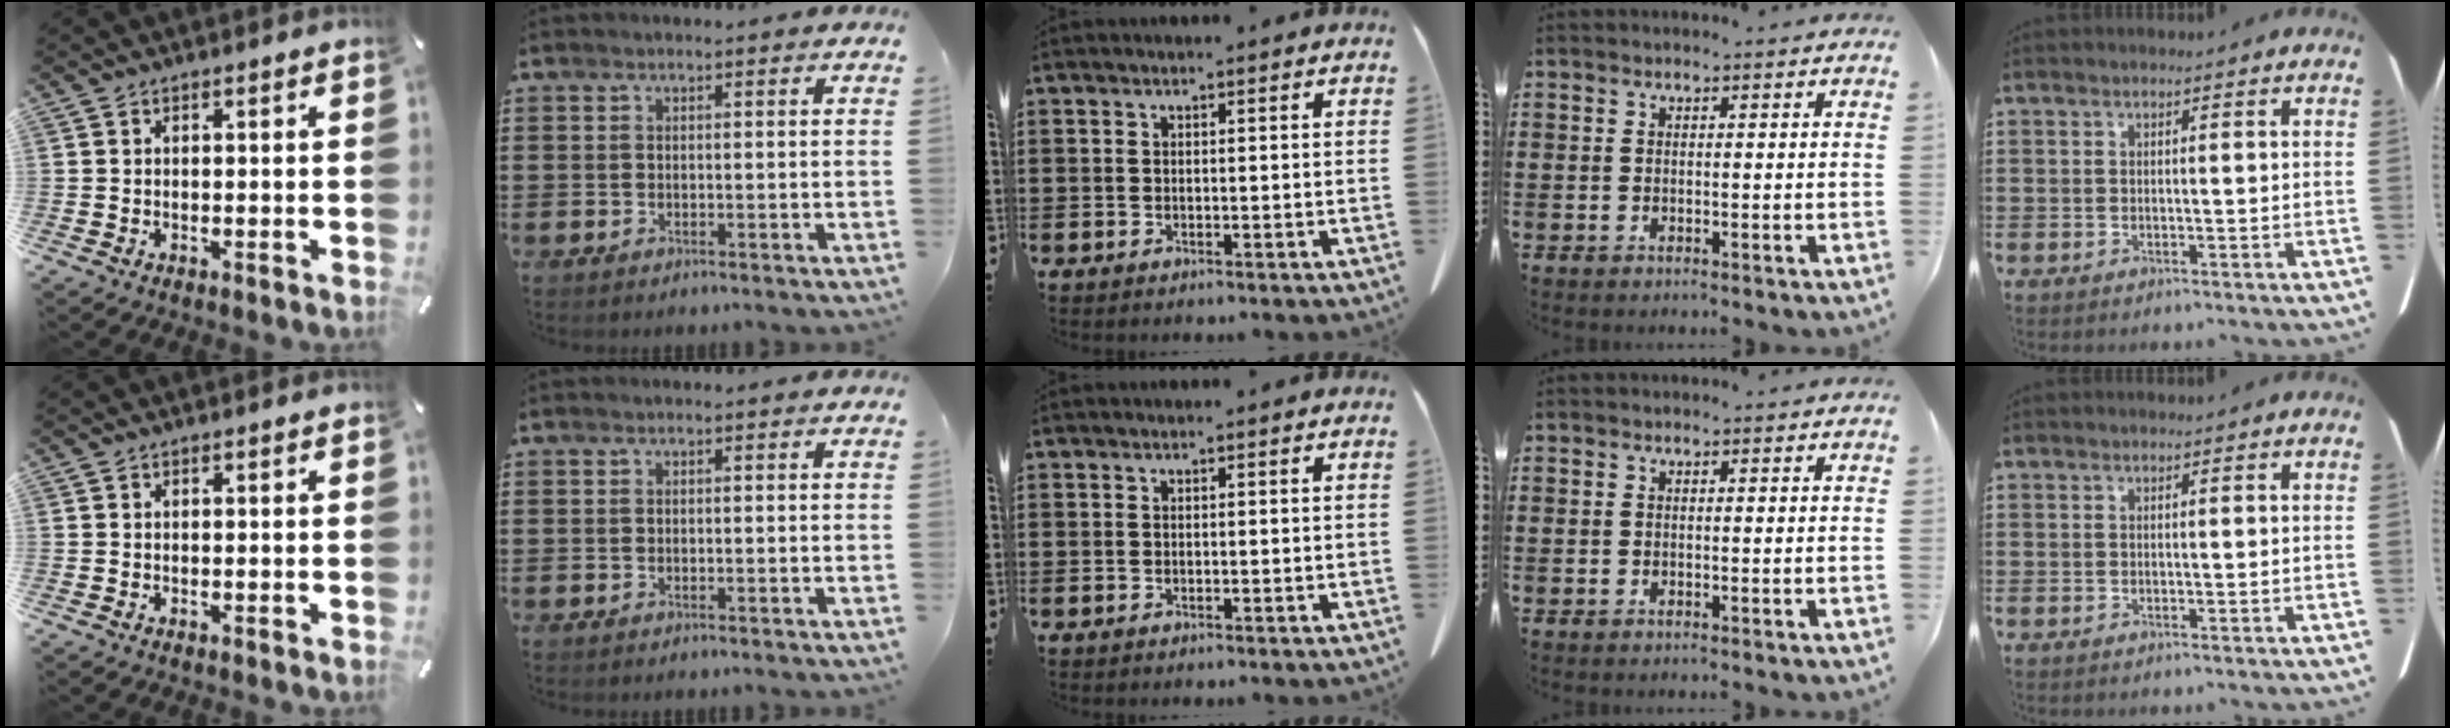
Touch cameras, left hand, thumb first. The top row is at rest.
{}